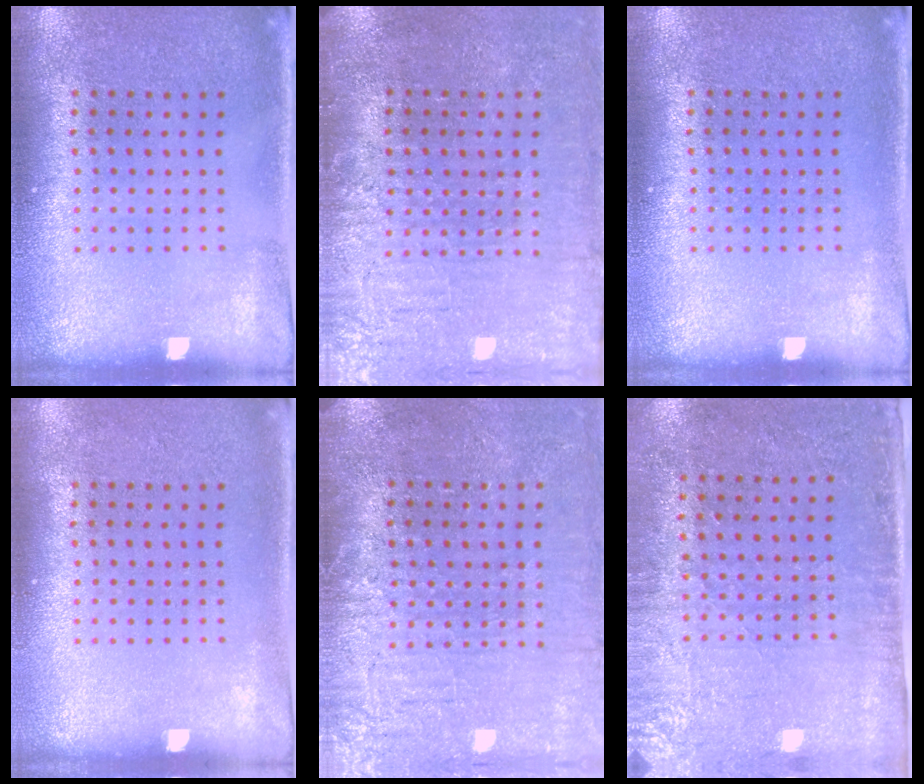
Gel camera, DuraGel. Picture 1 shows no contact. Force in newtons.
{"total": 4.1, "press": 3.7, "slide": 1.7}
{"total": 0.0}
{"total": 0.0}
{"total": 3.7, "press": 3.4, "slide": 1.5}
{"total": 2.8, "press": 2.4, "slide": 1.4}